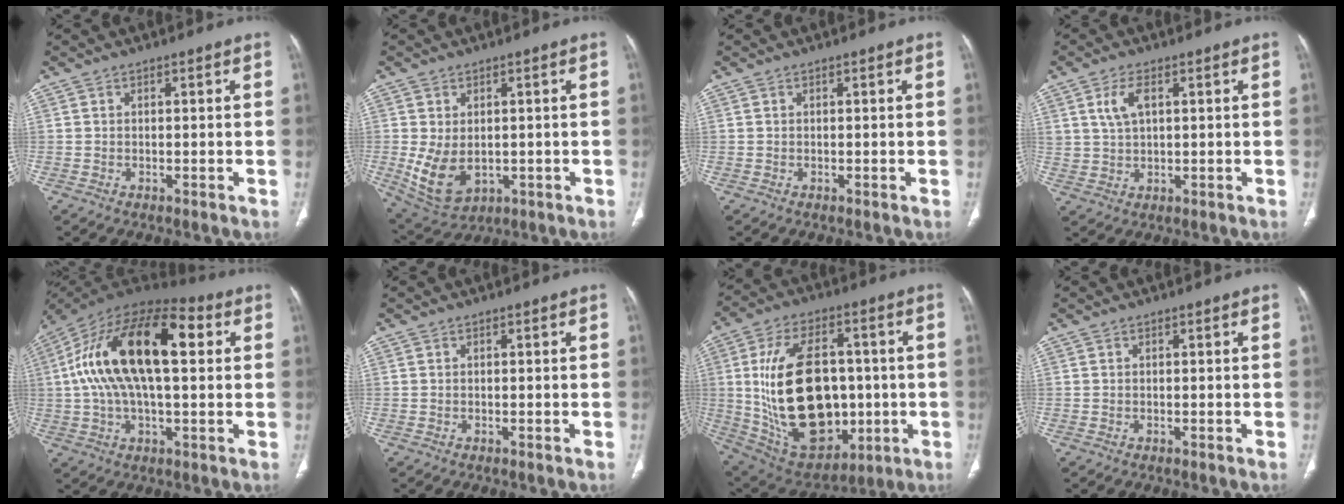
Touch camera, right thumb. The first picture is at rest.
{"total": 8.9, "force": [-0.7, 6.0, 6.5], "torque": [-0.115, -0.008, 0.011]}
{"total": 0.0}
{"total": 4.9, "force": [1.8, 2.8, 3.7], "torque": [-0.070, -0.003, 0.040]}
{"total": 23.8, "force": [4.5, 11.0, 20.7], "torque": [-0.374, 0.036, 0.064]}
{"total": 0.0}
{"total": 27.0, "force": [-0.7, 16.8, 21.1], "torque": [-0.356, 0.005, 0.021]}
{"total": 0.0}